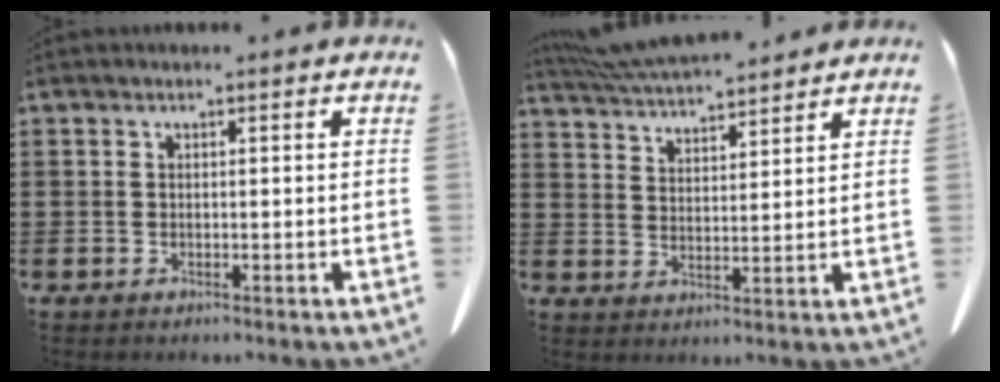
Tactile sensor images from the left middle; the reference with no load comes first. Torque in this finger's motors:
{"motor_torque": [0.82, -0.16, 0.29, 0.06]}